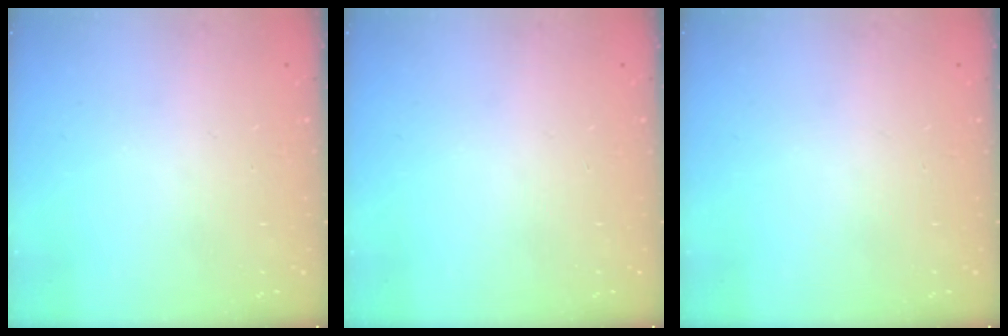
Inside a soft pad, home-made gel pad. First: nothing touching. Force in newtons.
{"total": 0.0}
{"total": 0.0}